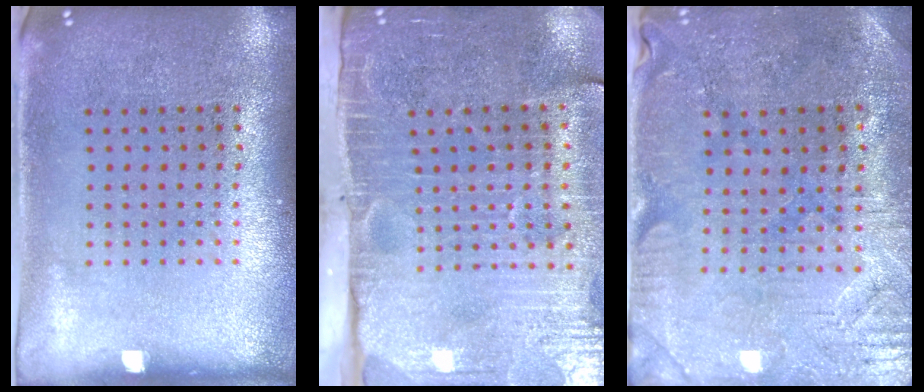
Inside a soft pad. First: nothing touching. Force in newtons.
{"total": 4.5, "press": 3.9, "slide": 2.4}
{"total": 0.8, "press": 0.6, "slide": 0.5}